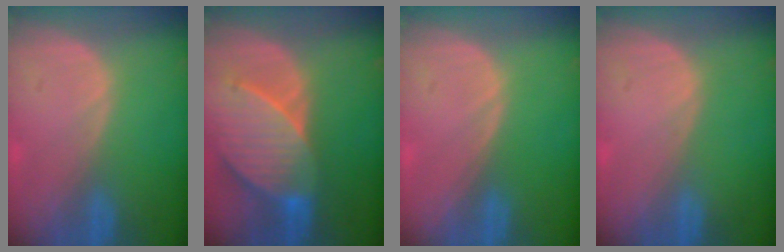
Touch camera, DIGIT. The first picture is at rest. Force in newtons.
{"total": 9.6, "press": 8.7, "slide": 4.1}
{"total": 0.0}
{"total": 0.0}